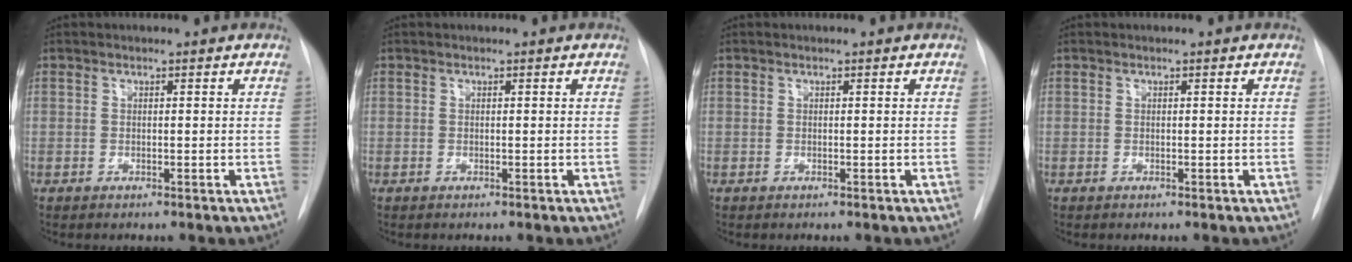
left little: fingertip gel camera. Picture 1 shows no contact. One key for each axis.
{"total": 0.0}
{"total": 0.0}
{"total": 0.0}